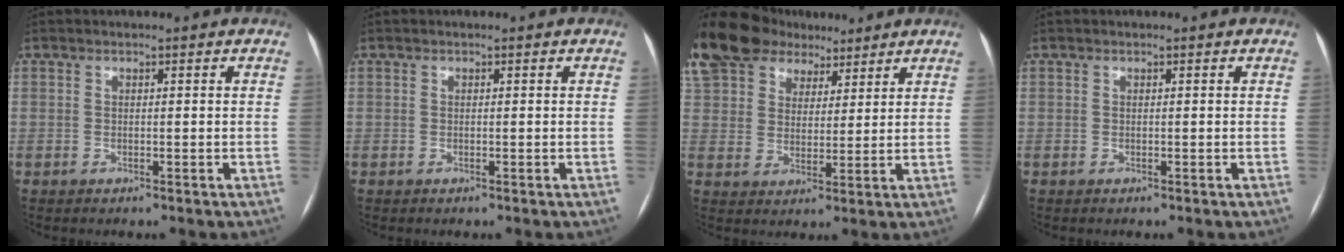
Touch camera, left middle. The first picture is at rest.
{"total": 0.0}
{"total": 19.6, "force": [13.8, 11.4, 7.9], "torque": [-0.204, 0.063, 0.249]}
{"total": 0.0}